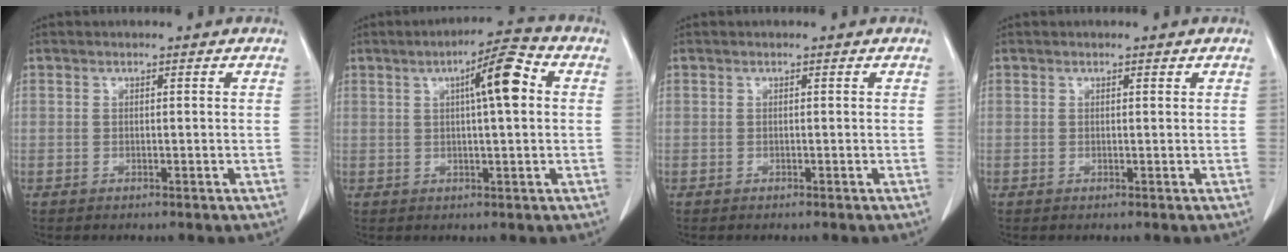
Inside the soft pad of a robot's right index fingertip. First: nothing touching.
{"total": 7.8, "force": [1.8, 0.8, 7.5], "torque": [-0.119, 0.018, 0.023]}
{"total": 0.0}
{"total": 0.0}